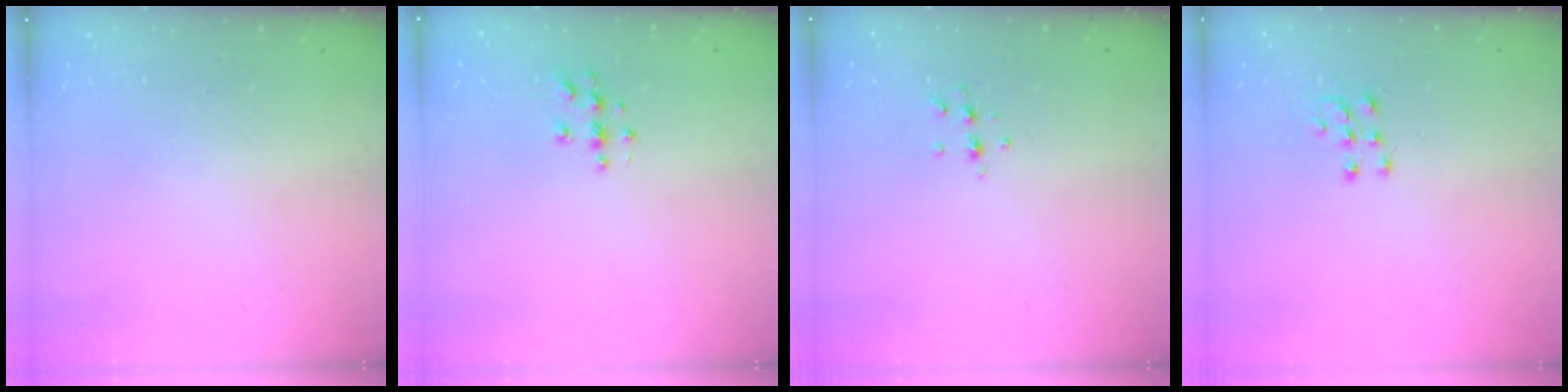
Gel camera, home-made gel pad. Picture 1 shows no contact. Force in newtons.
{"total": 5.4, "press": 5.4, "slide": 0.6}
{"total": 5.8, "press": 5.7, "slide": 1.2}
{"total": 6.0, "press": 5.9, "slide": 0.4}